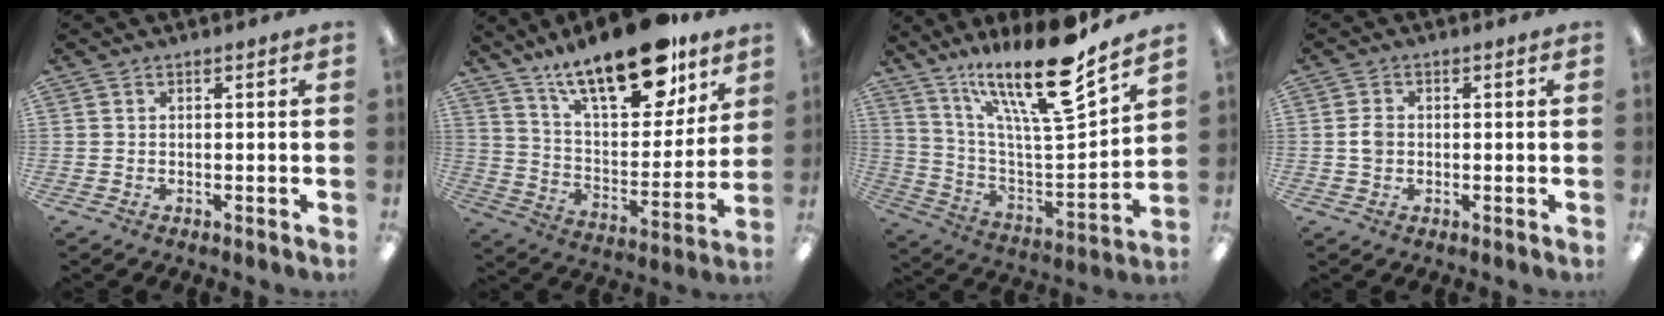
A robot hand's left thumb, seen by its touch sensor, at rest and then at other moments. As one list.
[{"total": 21.9, "force": [15.9, 8.1, 12.6], "torque": [-0.198, -0.100, 0.271]}, {"total": 21.8, "force": [15.4, 4.9, 14.7], "torque": [-0.254, -0.101, 0.252]}, {"total": 2.7, "force": [-0.1, 2.1, 1.7], "torque": [-0.023, 0.002, -0.005]}]